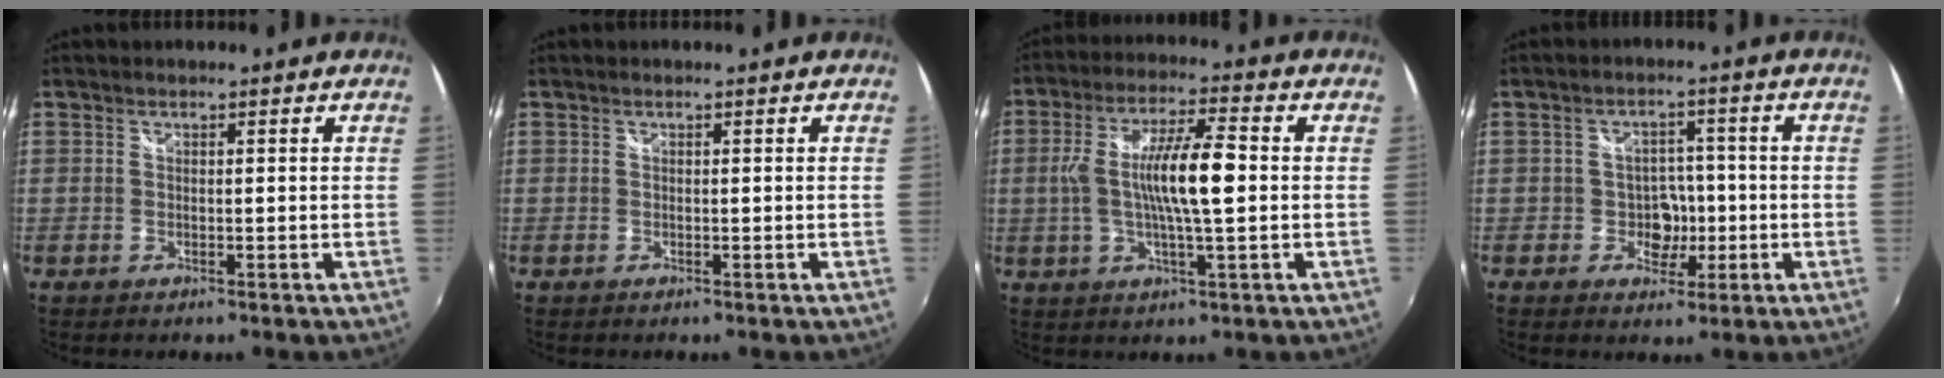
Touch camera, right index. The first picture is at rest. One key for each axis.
{"total": 0.0}
{"total": 11.2, "fx": -0.1, "fy": 1.7, "fz": 11.1, "tx": -0.206, "ty": 0.007, "tz": 0.000}
{"total": 4.5, "fx": -1.2, "fy": 3.9, "fz": 1.9, "tx": -0.034, "ty": 0.013, "tz": -0.010}